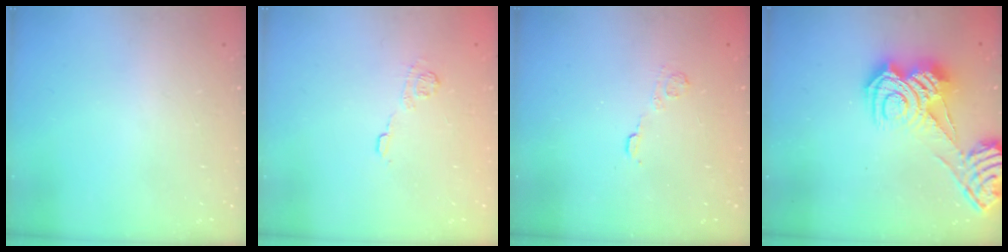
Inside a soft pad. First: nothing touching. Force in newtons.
{"total": 9.2, "press": 9.2, "slide": 0.8}
{"total": 3.6, "press": 3.4, "slide": 1.2}
{"total": 12.3, "press": 12.2, "slide": 1.2}